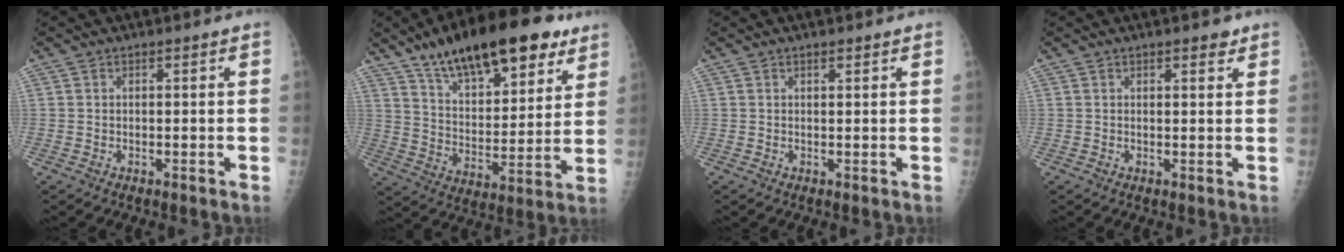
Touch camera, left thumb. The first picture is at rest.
{"total": 24.0, "force": [15.6, 9.6, 15.5], "torque": [-0.210, -0.040, 0.251]}
{"total": 1.0, "force": [0.8, 0.3, 0.6], "torque": [-0.010, -0.004, 0.013]}
{"total": 2.1, "force": [1.5, 0.8, 1.3], "torque": [-0.010, -0.007, 0.018]}